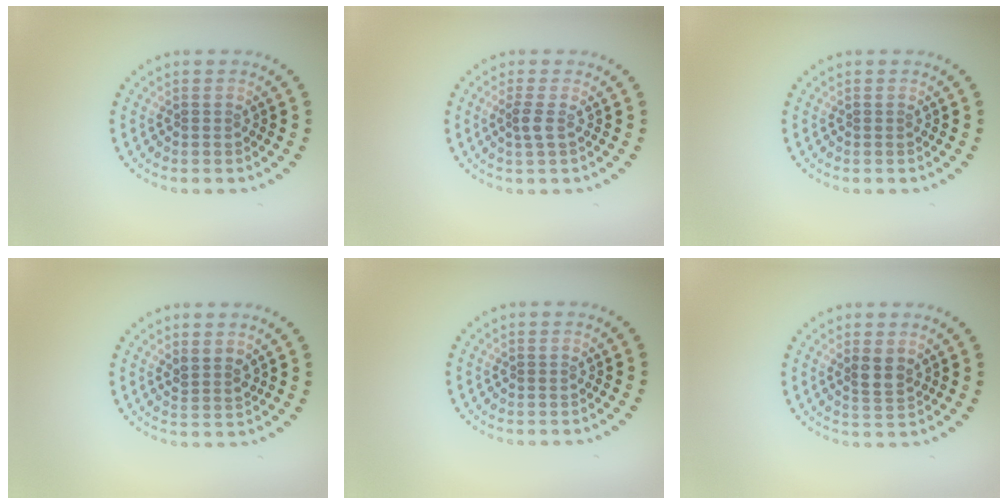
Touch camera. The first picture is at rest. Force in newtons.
{"total": 1.3, "press": 1.0, "slide": 0.8}
{"total": 0.0}
{"total": 1.6, "press": 1.3, "slide": 0.9}
{"total": 0.0}
{"total": 1.9, "press": 1.7, "slide": 0.8}